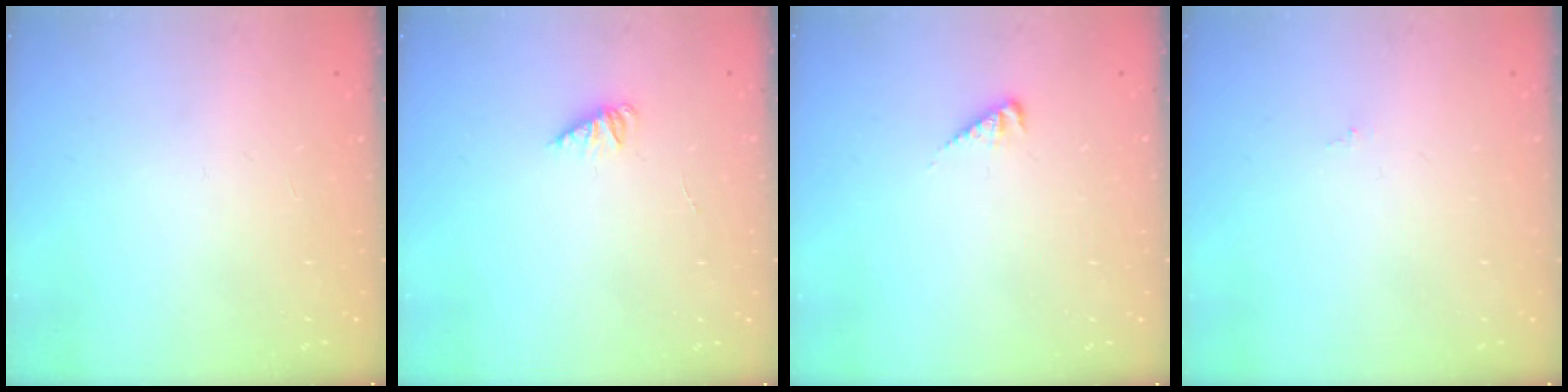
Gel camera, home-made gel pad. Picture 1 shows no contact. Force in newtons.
{"total": 1.1, "press": 1.1, "slide": 0.2}
{"total": 3.9, "press": 3.9, "slide": 0.5}
{"total": 0.0}